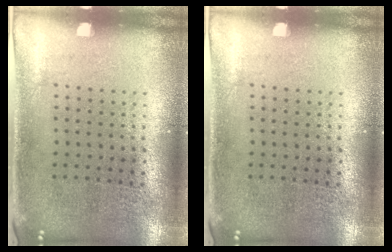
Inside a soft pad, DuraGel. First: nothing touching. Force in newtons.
{"total": 0.0}